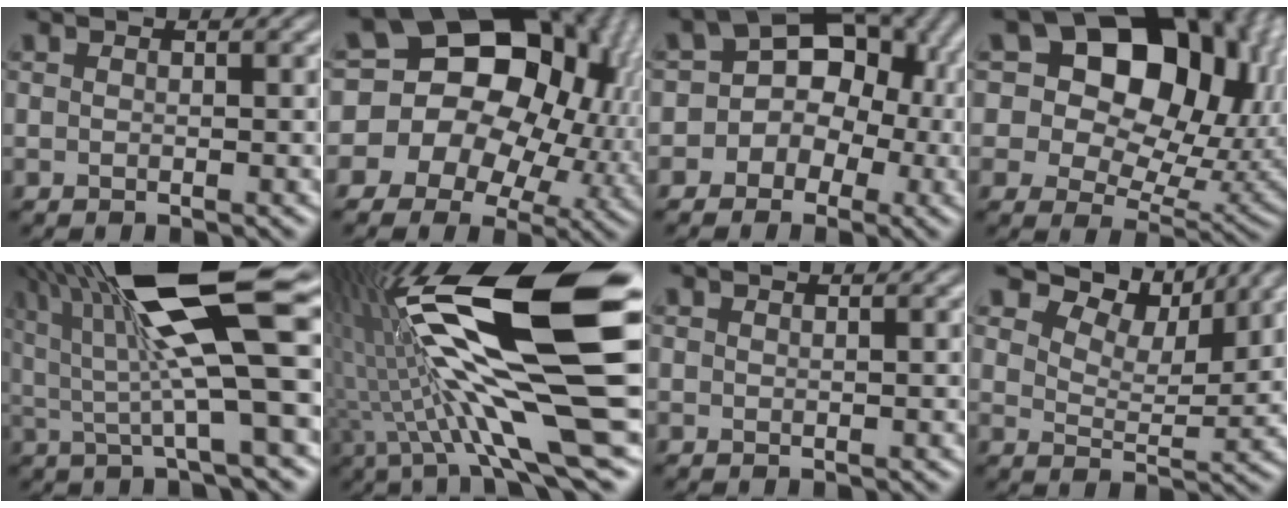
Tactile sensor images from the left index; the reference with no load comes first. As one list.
[{"total": 18.7, "force": [0.9, 14.9, 11.3], "torque": [-0.157, 0.021, 0.002]}, {"total": 5.9, "force": [-0.6, 4.8, 3.5], "torque": [0.010, 0.027, -0.028]}, {"total": 15.7, "force": [5.7, 10.3, 10.5], "torque": [-0.131, 0.031, 0.094]}, {"total": 13.3, "force": [4.2, 2.4, 12.4], "torque": [-0.214, 0.015, 0.077]}, {"total": 18.3, "force": [3.3, 4.2, 17.5], "torque": [-0.321, 0.006, 0.075]}, {"total": 0.5, "force": [0.4, 0.2, 0.2], "torque": [0.006, 0.002, 0.000]}, {"total": 6.6, "force": [5.7, 2.1, 2.7], "torque": [-0.053, 0.009, 0.086]}]